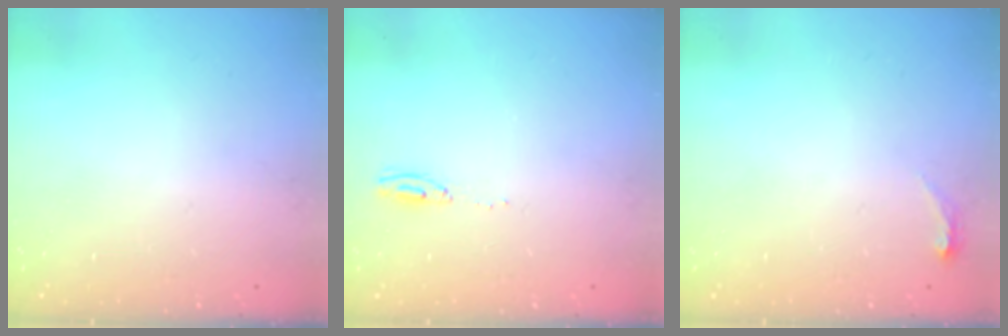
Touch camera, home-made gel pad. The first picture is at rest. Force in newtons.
{"total": 4.6, "press": 4.4, "slide": 1.3}
{"total": 3.8, "press": 3.5, "slide": 1.6}